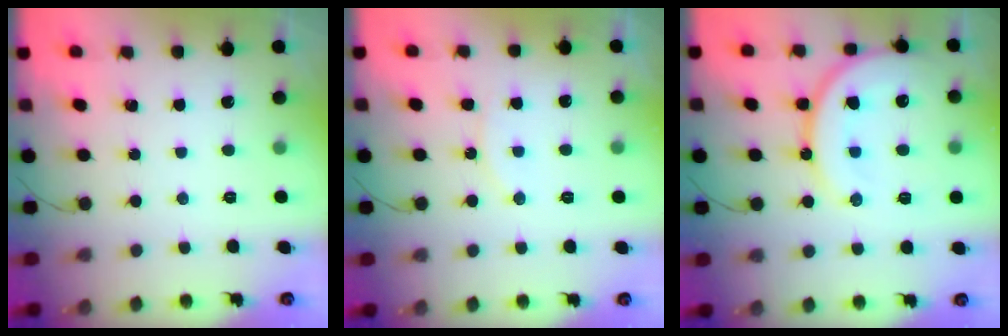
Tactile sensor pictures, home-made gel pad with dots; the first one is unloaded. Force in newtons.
{"total": 8.7, "press": 8.7, "slide": 0.4}
{"total": 16.6, "press": 16.4, "slide": 2.0}